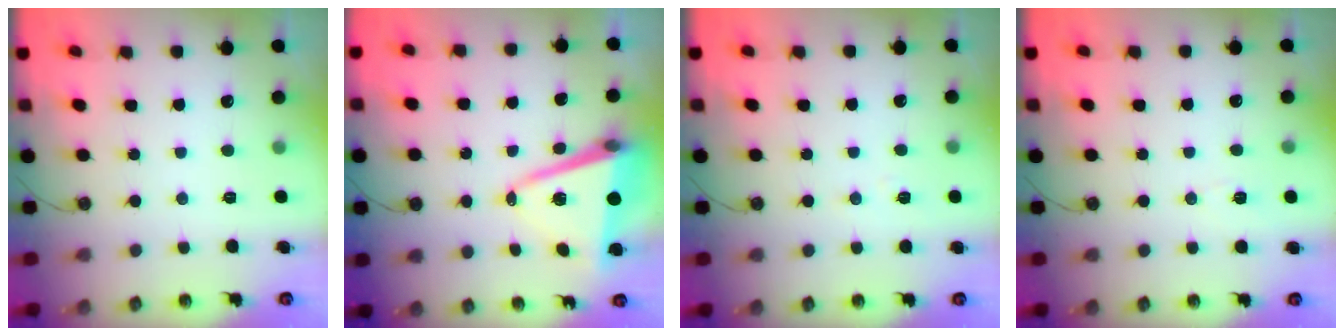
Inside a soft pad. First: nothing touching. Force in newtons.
{"total": 11.8, "press": 11.4, "slide": 2.9}
{"total": 5.2, "press": 4.8, "slide": 1.8}
{"total": 3.3, "press": 2.4, "slide": 2.3}